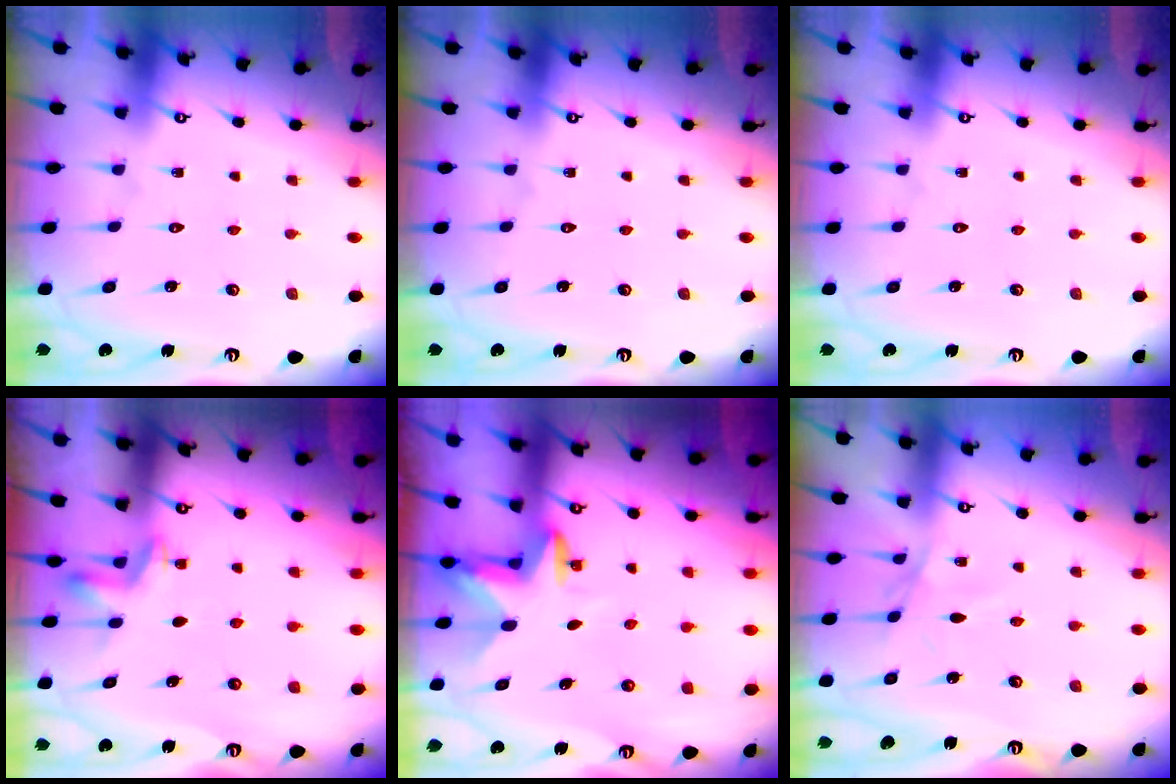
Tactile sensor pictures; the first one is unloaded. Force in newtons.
{"total": 0.0}
{"total": 0.0}
{"total": 3.6, "press": 3.5, "slide": 0.6}
{"total": 3.1, "press": 3.0, "slide": 0.7}
{"total": 2.5, "press": 2.5, "slide": 0.6}